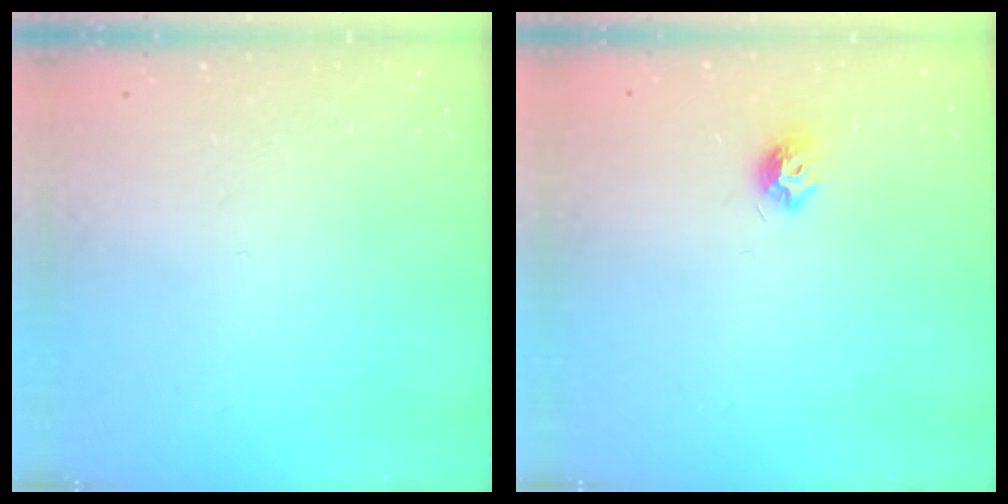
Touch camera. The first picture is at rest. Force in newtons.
{"total": 6.5, "press": 6.5, "slide": 0.3}